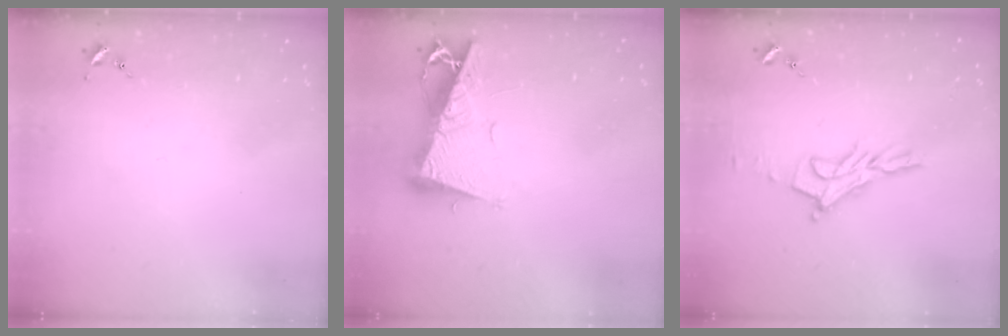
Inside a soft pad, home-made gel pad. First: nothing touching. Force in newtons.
{"total": 11.2, "press": 11.1, "slide": 1.3}
{"total": 12.2, "press": 12.1, "slide": 1.0}